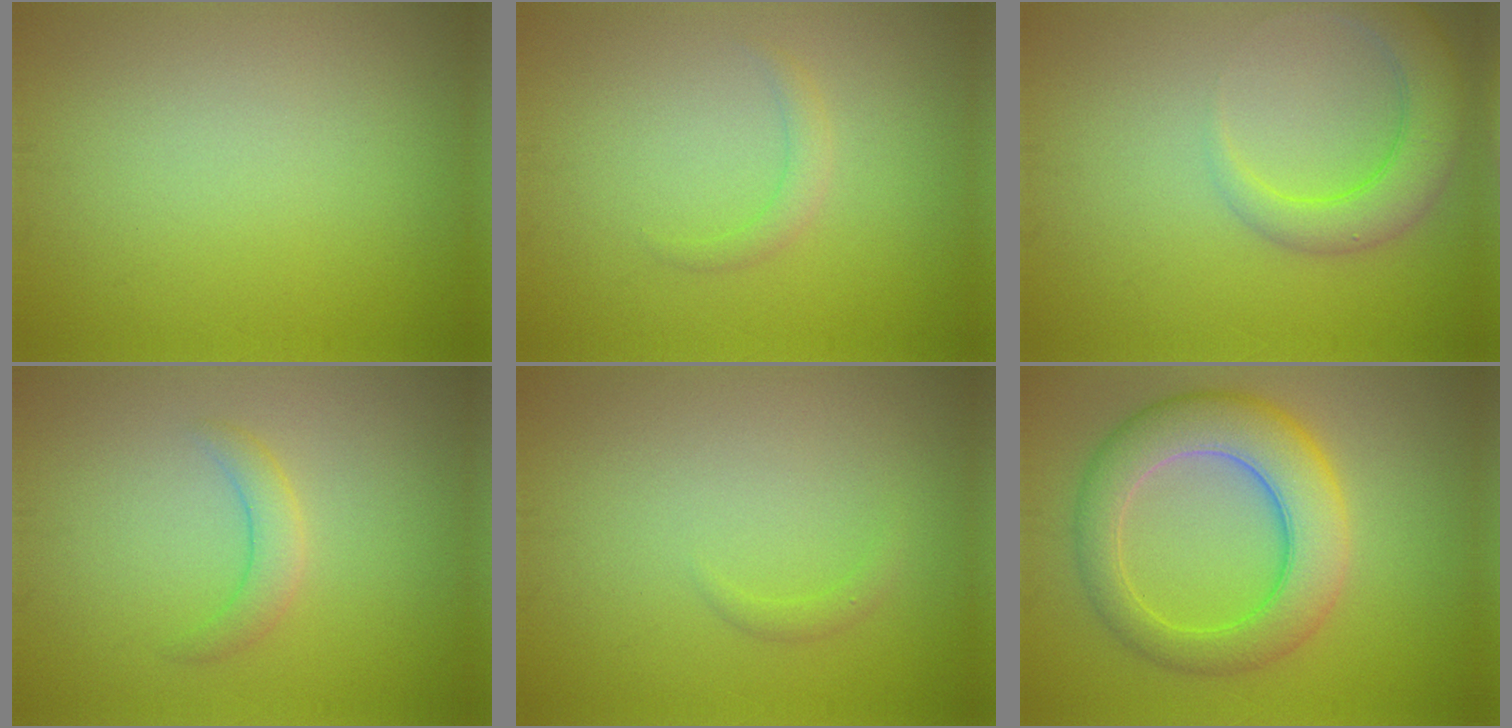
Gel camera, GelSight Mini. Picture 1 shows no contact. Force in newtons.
{"total": 1.2, "press": 1.2, "slide": 0.1}
{"total": 4.3, "press": 4.3, "slide": 0.3}
{"total": 2.0, "press": 2.0, "slide": 0.1}
{"total": 0.8, "press": 0.8, "slide": 0.0}
{"total": 7.7, "press": 7.7, "slide": 0.4}